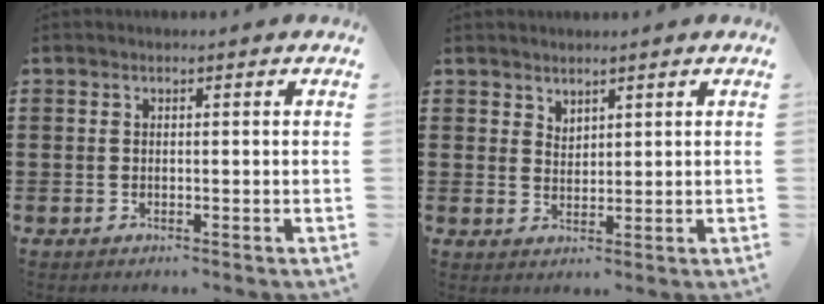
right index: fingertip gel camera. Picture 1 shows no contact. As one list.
[{"total": 2.1, "force": [2.0, 0.7, -0.2], "torque": [0.000, 0.004, 0.039]}]